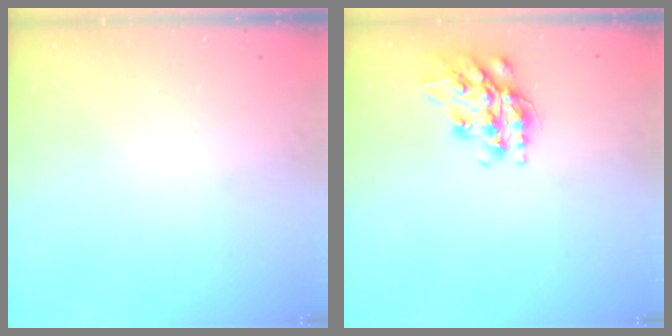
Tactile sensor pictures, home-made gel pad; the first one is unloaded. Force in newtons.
{"total": 16.9, "press": 16.9, "slide": 1.2}